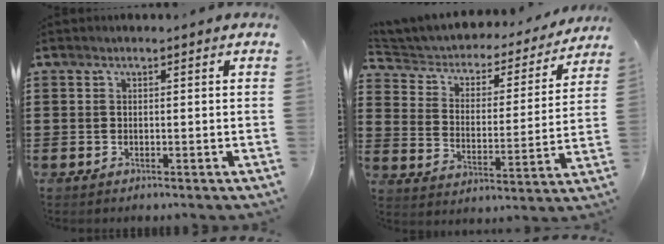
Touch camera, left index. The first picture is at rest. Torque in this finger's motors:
{"motor_torque": [2.14, 0.00, 1.05, 0.21]}